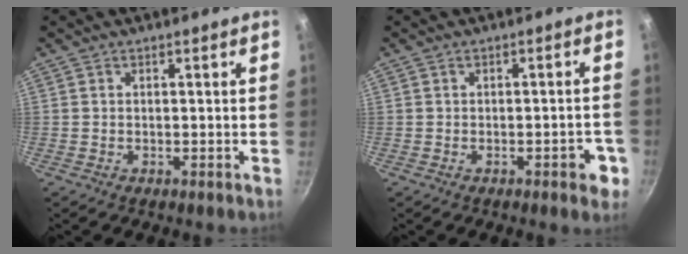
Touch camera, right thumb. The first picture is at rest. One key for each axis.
{"total": 4.5, "fx": -1.9, "fy": 1.7, "fz": 3.7, "tx": -0.029, "ty": 0.014, "tz": -0.025}